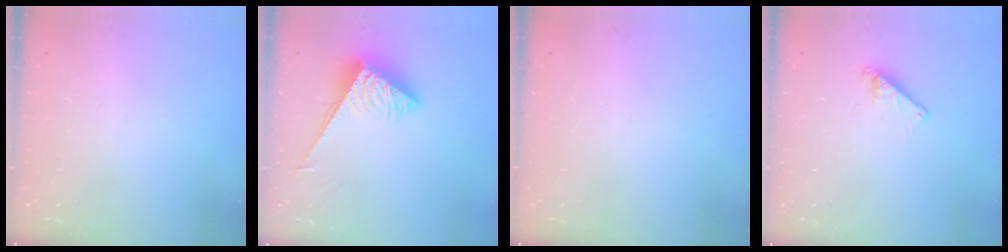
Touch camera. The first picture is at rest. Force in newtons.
{"total": 4.0, "press": 3.9, "slide": 0.5}
{"total": 0.0}
{"total": 4.8, "press": 4.8, "slide": 0.4}